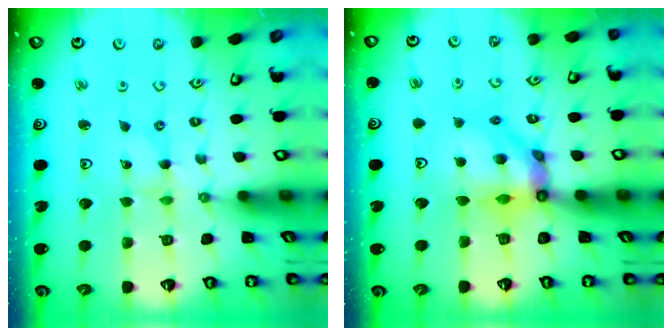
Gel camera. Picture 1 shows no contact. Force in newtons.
{"total": 10.6, "press": 10.6, "slide": 1.2}